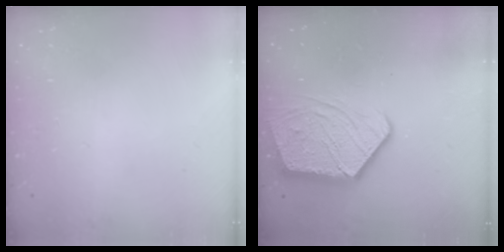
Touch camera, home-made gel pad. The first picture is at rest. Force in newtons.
{"total": 11.9, "press": 11.9, "slide": 1.0}